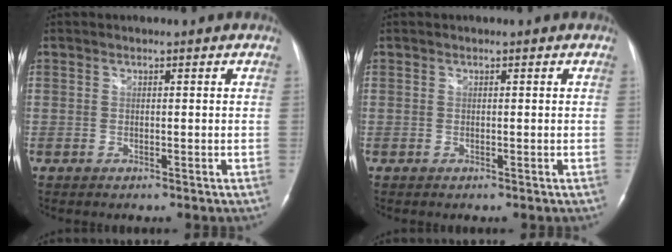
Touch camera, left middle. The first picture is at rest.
{"total": 0.0}